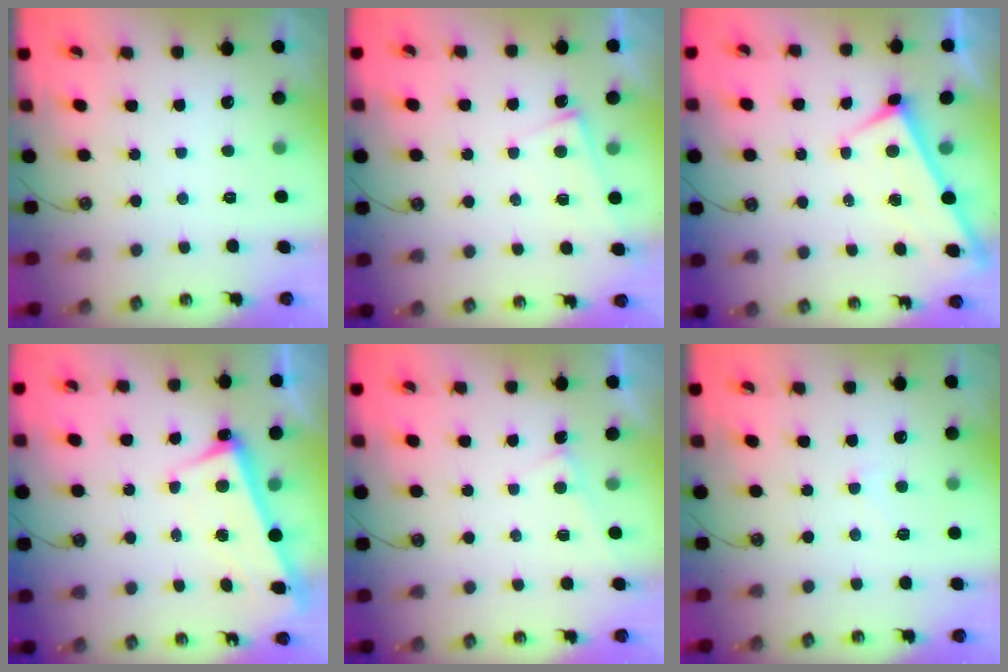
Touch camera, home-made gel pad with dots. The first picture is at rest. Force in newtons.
{"total": 1.8, "press": 1.8, "slide": 0.3}
{"total": 1.3, "press": 1.3, "slide": 0.5}
{"total": 3.3, "press": 3.2, "slide": 0.8}
{"total": 2.2, "press": 2.2, "slide": 0.2}
{"total": 2.1, "press": 2.1, "slide": 0.6}